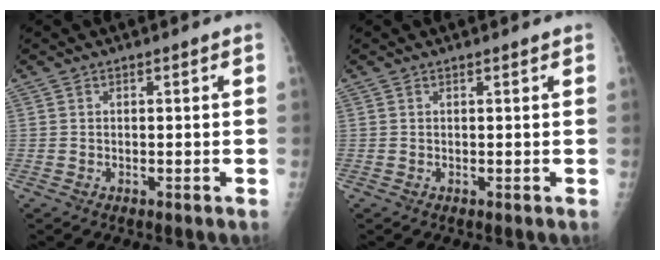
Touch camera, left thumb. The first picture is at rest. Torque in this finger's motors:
{"motor_torque": [-0.23, -0.06, -0.07, -0.07, 0.00]}